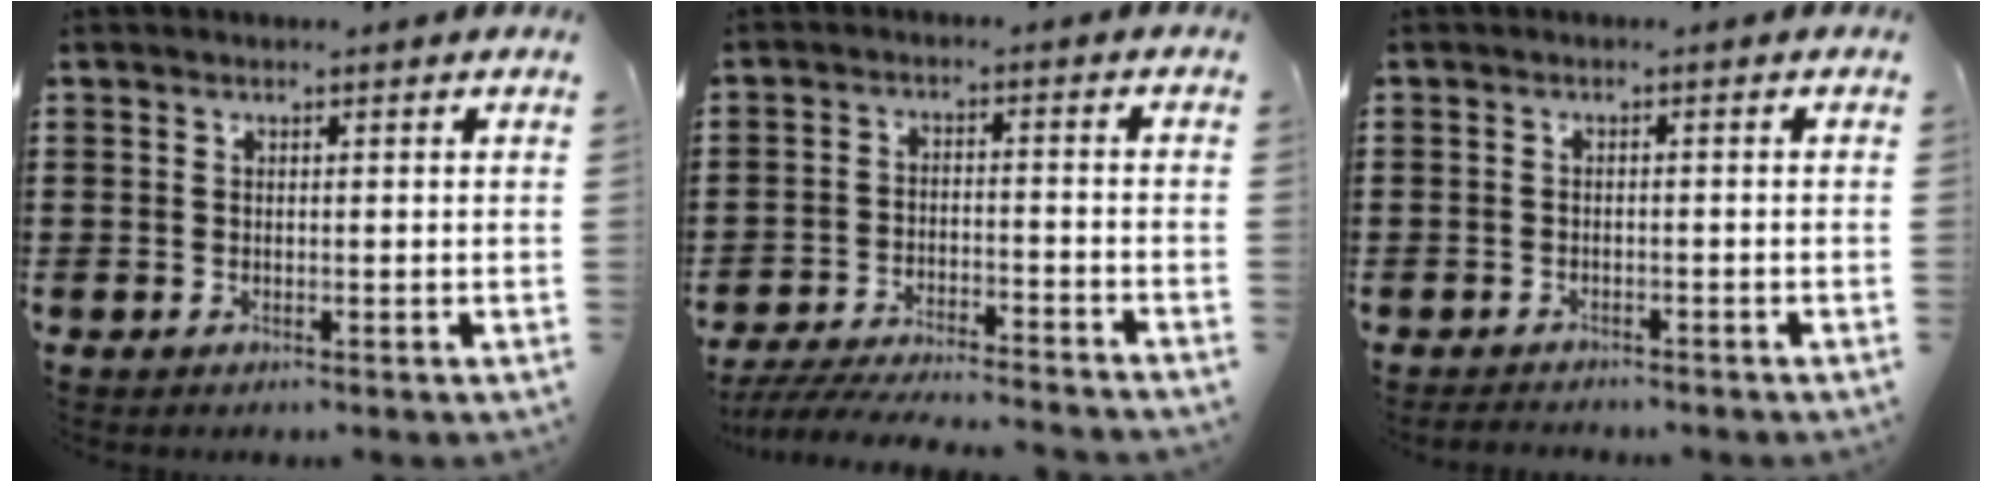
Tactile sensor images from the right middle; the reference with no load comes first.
{"total": 5.6, "force": [-5.4, 0.0, 1.4], "torque": [-0.035, -0.007, -0.109]}
{"total": 1.3, "force": [-1.3, 0.2, 0.0], "torque": [-0.005, 0.000, -0.029]}